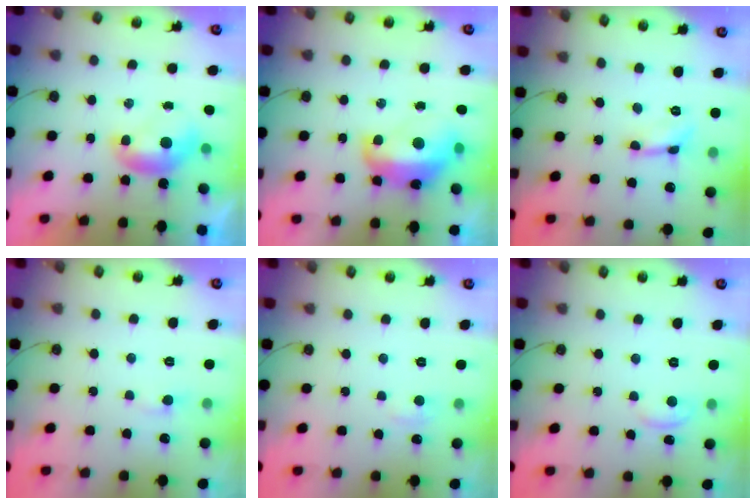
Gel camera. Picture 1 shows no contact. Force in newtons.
{"total": 8.6, "press": 8.5, "slide": 1.2}
{"total": 0.0}
{"total": 0.7, "press": 0.6, "slide": 0.5}
{"total": 2.5, "press": 2.4, "slide": 0.5}
{"total": 2.6, "press": 2.6, "slide": 0.2}